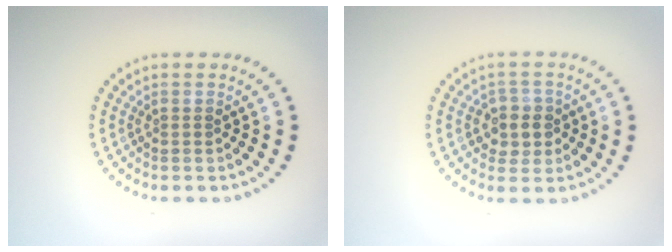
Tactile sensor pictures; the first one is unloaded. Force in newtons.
{"total": 2.6, "press": 2.4, "slide": 0.8}